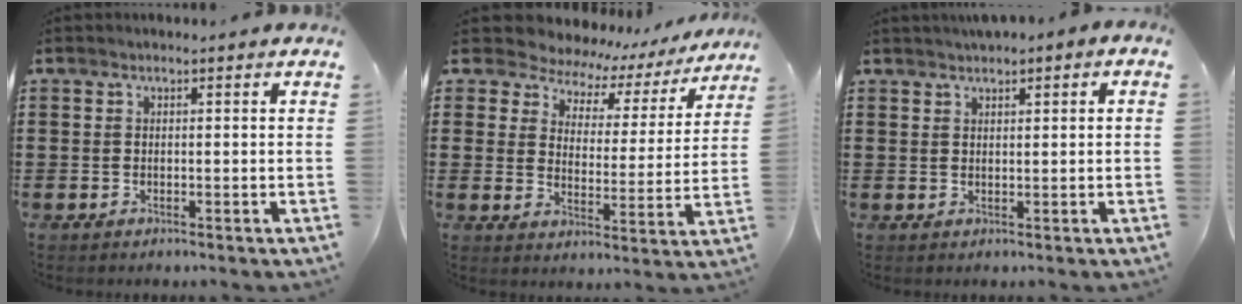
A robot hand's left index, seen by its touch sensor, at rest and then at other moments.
{"total": 5.7, "force": [5.2, 2.2, 0.7], "torque": [-0.041, -0.037, 0.086]}
{"total": 1.2, "force": [1.0, 0.4, 0.6], "torque": [-0.013, 0.004, 0.019]}